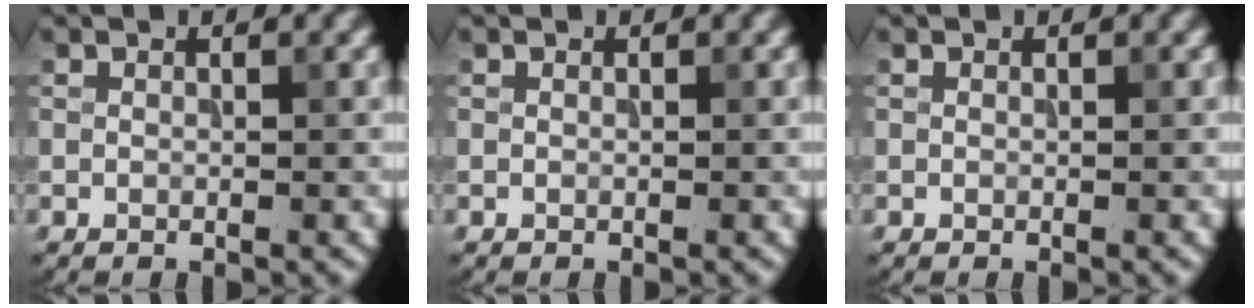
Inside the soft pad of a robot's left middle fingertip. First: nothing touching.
{"total": 0.0}
{"total": 0.0}